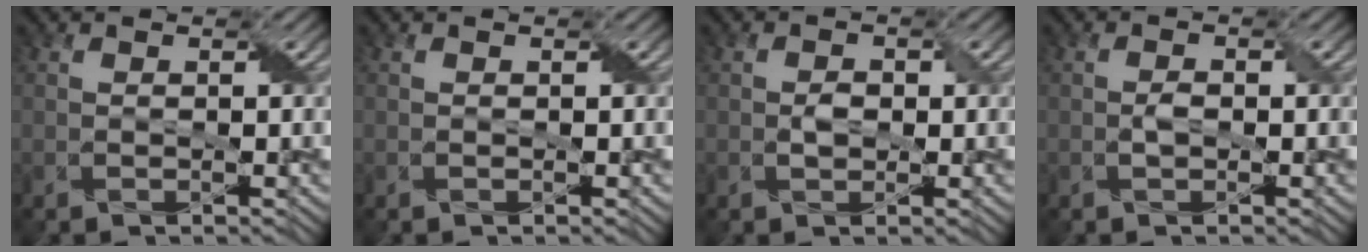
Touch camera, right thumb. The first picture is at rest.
{"total": 0.0}
{"total": 1.5, "force": [-0.2, 1.1, 1.0], "torque": [-0.022, -0.002, -0.003]}
{"total": 1.3, "force": [-0.3, 0.7, 1.0], "torque": [-0.018, 0.003, -0.004]}